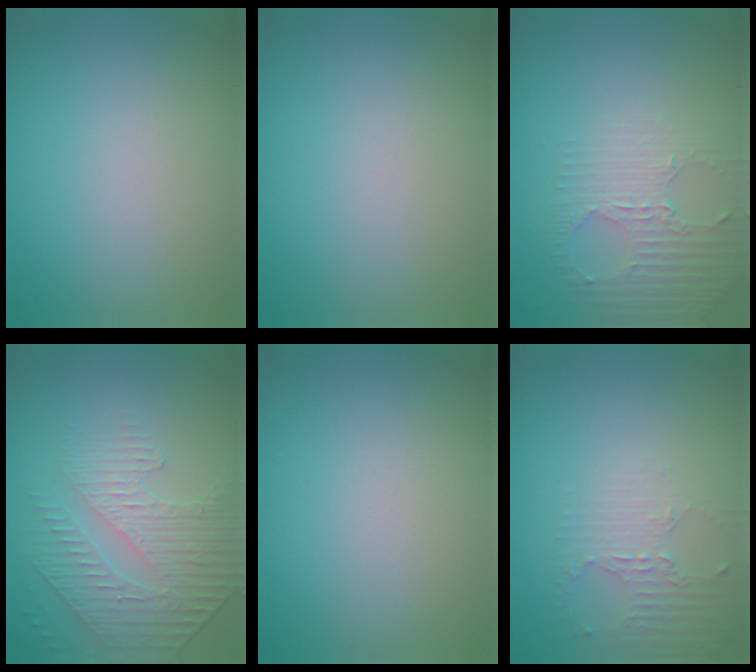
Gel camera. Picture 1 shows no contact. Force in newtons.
{"total": 0.0}
{"total": 2.8, "press": 2.4, "slide": 1.4}
{"total": 4.2, "press": 3.5, "slide": 2.4}
{"total": 0.0}
{"total": 2.0, "press": 1.5, "slide": 1.4}